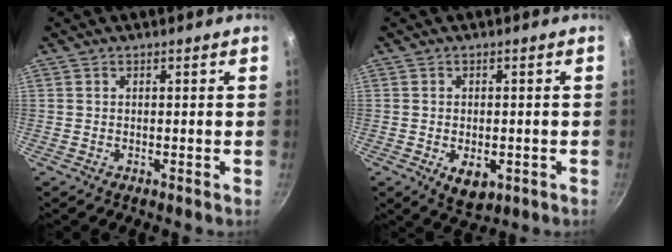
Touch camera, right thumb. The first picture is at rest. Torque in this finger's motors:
{"motor_torque": [-0.05, 0.20, -0.16, 0.07, 0.01]}